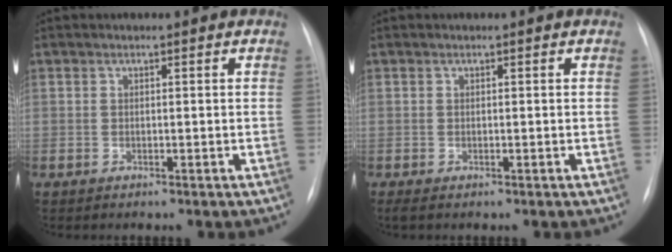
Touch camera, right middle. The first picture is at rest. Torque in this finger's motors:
{"motor_torque": [0.51, -0.45, 0.00, 0.01]}